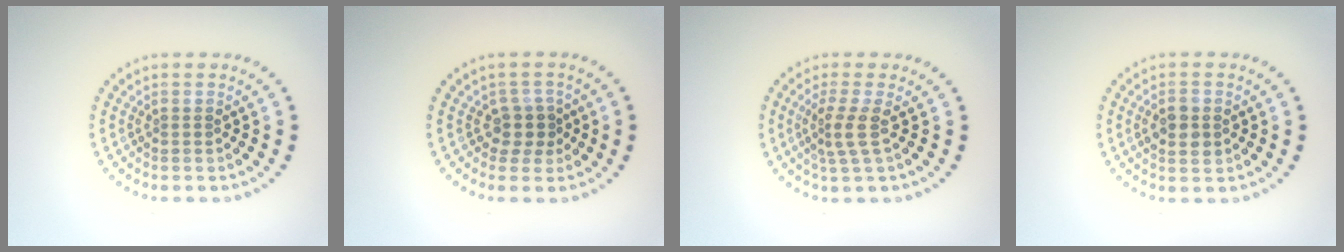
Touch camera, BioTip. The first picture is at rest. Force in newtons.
{"total": 2.2, "press": 1.7, "slide": 1.4}
{"total": 2.3, "press": 1.6, "slide": 1.7}
{"total": 2.5, "press": 2.4, "slide": 0.1}